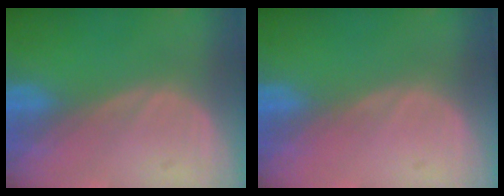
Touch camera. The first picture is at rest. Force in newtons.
{"total": 0.0}